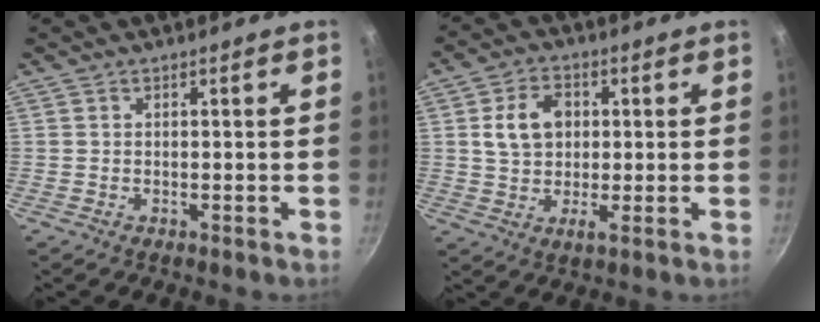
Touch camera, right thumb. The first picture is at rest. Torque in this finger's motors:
{"motor_torque": [-0.46, 0.81, 0.54, -0.53, 0.00]}